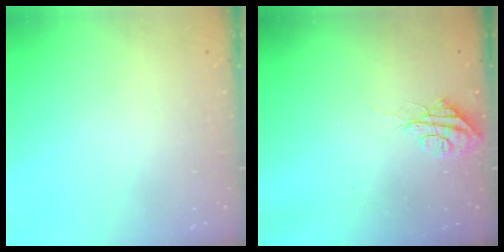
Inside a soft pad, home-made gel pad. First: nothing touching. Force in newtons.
{"total": 5.5, "press": 5.5, "slide": 0.4}